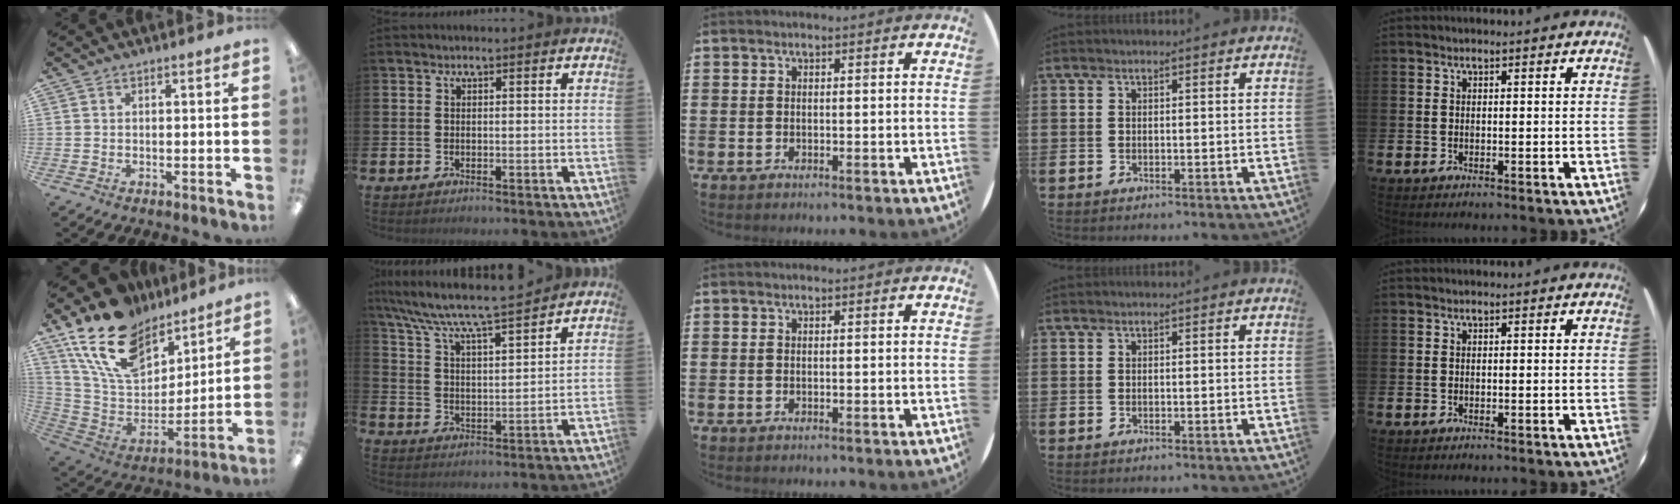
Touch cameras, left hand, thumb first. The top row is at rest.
{"thumb": {"total": 19.4, "force": [13.3, 11.2, 8.7], "torque": [-0.182, -0.071, 0.245]}, "index": {"total": 7.8, "force": [7.3, 0.2, 2.7], "torque": [-0.087, -0.053, 0.124]}}